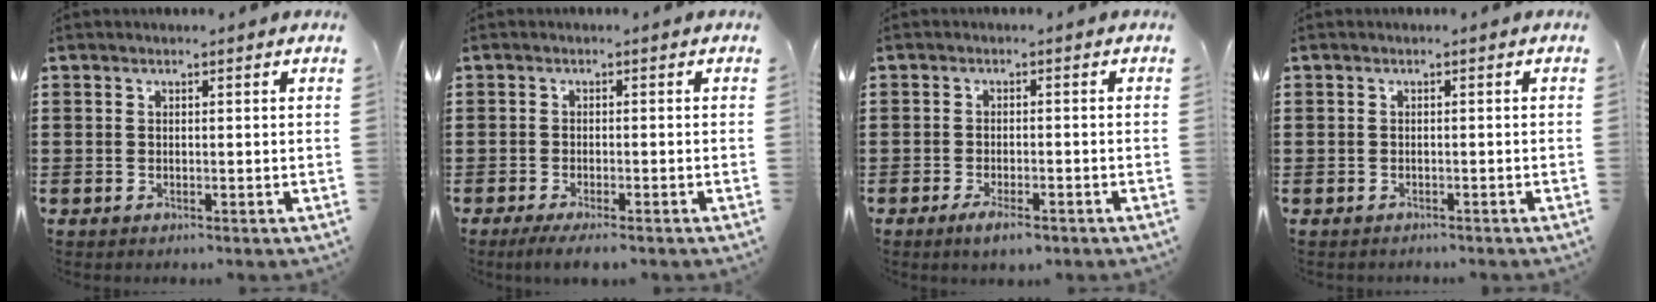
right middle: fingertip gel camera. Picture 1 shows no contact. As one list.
[{"total": 1.8, "force": [-1.4, 0.1, 1.1], "torque": [-0.025, -0.002, -0.028]}, {"total": 3.1, "force": [-1.9, 0.8, 2.2], "torque": [-0.044, 0.000, -0.036]}, {"total": 0.8, "force": [-0.6, 0.4, -0.1], "torque": [0.001, 0.004, -0.015]}]